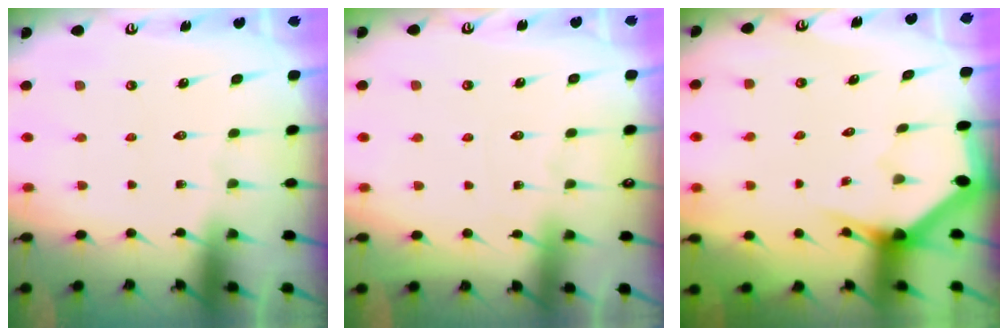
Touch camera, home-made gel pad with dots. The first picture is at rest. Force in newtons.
{"total": 3.9, "press": 3.8, "slide": 0.6}
{"total": 3.1, "press": 3.1, "slide": 0.0}